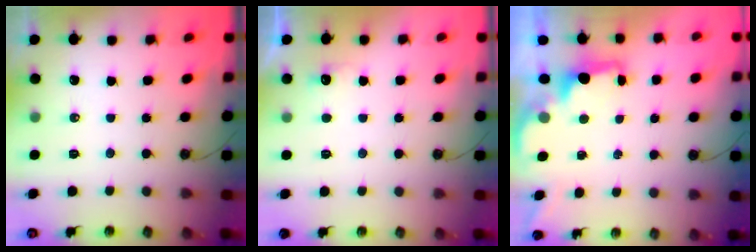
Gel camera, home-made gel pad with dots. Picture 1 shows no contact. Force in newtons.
{"total": 2.9, "press": 2.7, "slide": 0.9}
{"total": 1.9, "press": 1.7, "slide": 0.8}